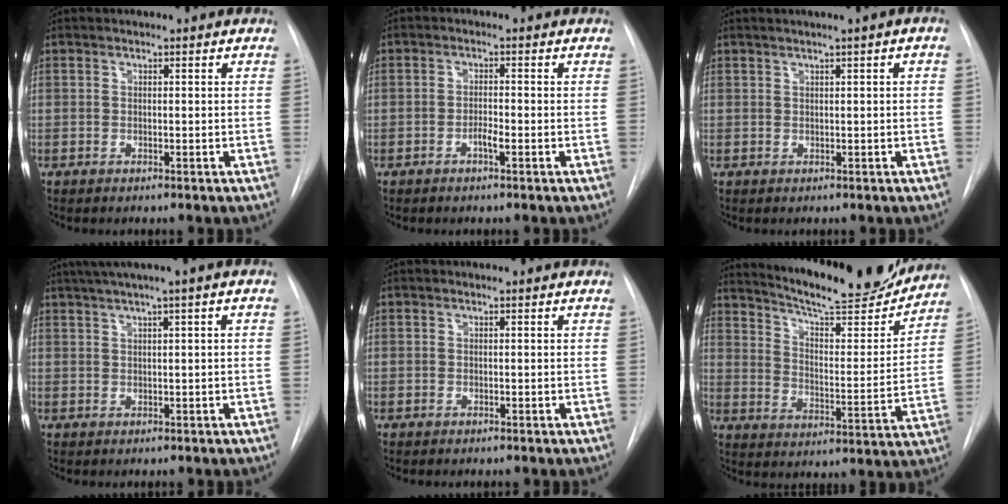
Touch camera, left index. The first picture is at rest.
{"total": 1.7, "force": [-0.8, 0.2, 1.4], "torque": [-0.026, 0.001, -0.016]}
{"total": 2.4, "force": [1.0, -0.2, 2.1], "torque": [-0.038, 0.008, 0.017]}
{"total": 5.6, "force": [3.3, -0.8, 4.5], "torque": [-0.079, 0.023, 0.058]}
{"total": 0.0}
{"total": 19.9, "force": [18.4, 2.0, 7.2], "torque": [-0.114, -0.042, 0.258]}